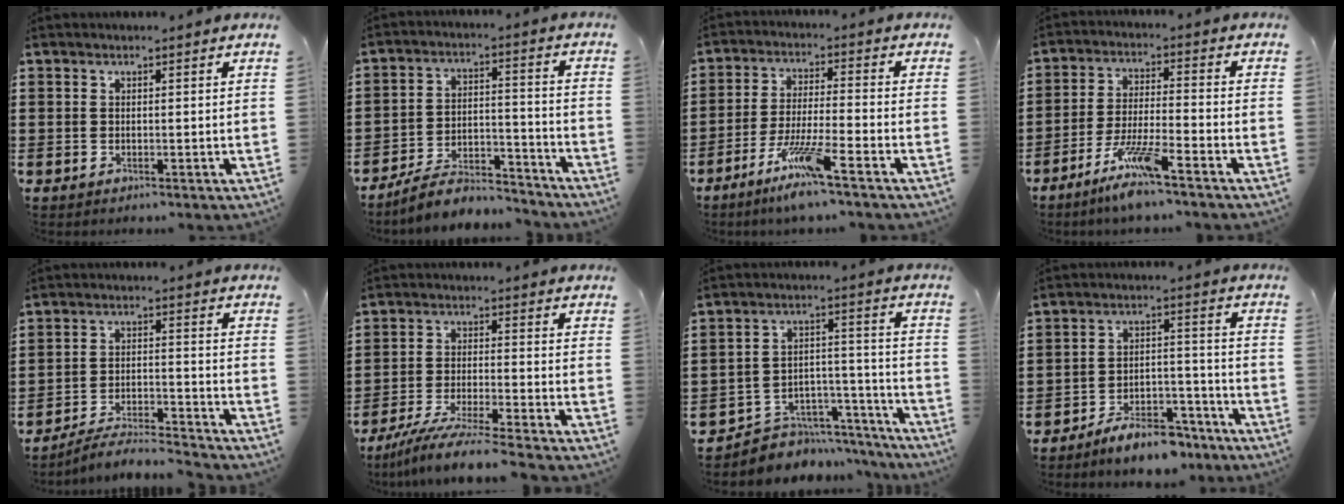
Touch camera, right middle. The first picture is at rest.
{"total": 7.7, "force": [-7.0, 1.4, 2.8], "torque": [-0.048, 0.015, -0.134]}
{"total": 7.9, "force": [-5.6, 0.4, 5.6], "torque": [-0.114, -0.010, -0.106]}
{"total": 7.6, "force": [-5.8, 0.4, 4.9], "torque": [-0.104, -0.009, -0.110]}
{"total": 5.1, "force": [-4.8, 0.2, 1.6], "torque": [-0.035, -0.004, -0.096]}
{"total": 6.7, "force": [-6.0, -0.6, 2.8], "torque": [-0.061, -0.020, -0.117]}
{"total": 5.4, "force": [-4.7, 2.6, 0.6], "torque": [-0.014, 0.019, -0.093]}
{"total": 7.2, "force": [-6.5, 1.7, 2.6], "torque": [-0.039, 0.020, -0.121]}